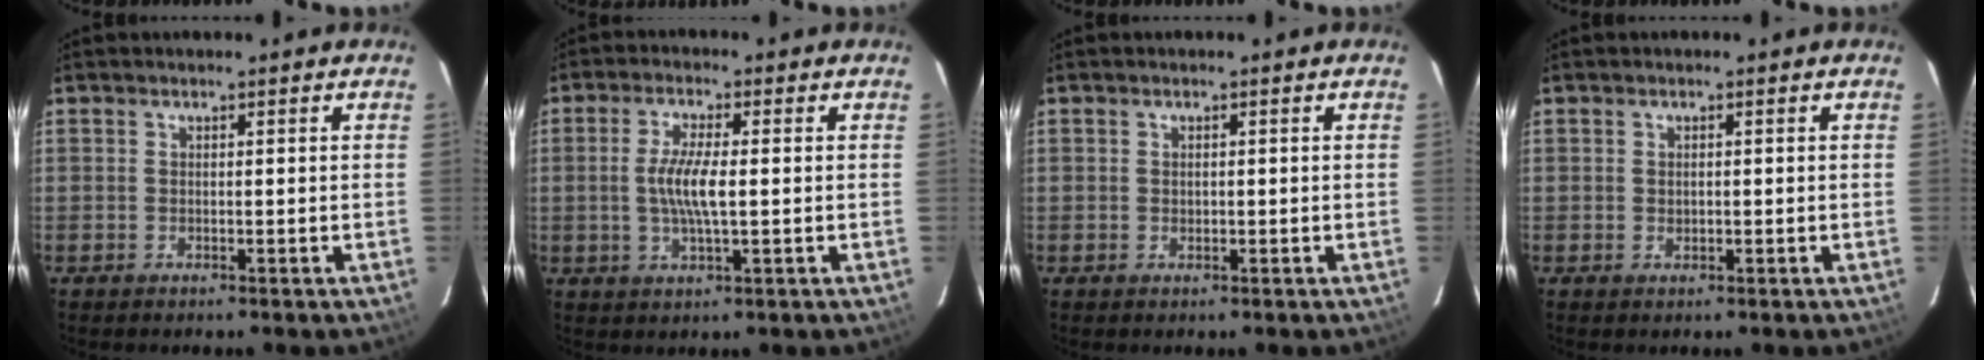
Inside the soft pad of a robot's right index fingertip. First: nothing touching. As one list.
[{"total": 6.4, "force": [-0.1, 1.2, 6.3], "torque": [-0.122, -0.001, -0.002]}, {"total": 0.9, "force": [0.0, 0.7, 0.6], "torque": [-0.010, 0.002, 0.000]}, {"total": 1.1, "force": [0.0, 0.8, 0.8], "torque": [-0.013, 0.002, 0.000]}]